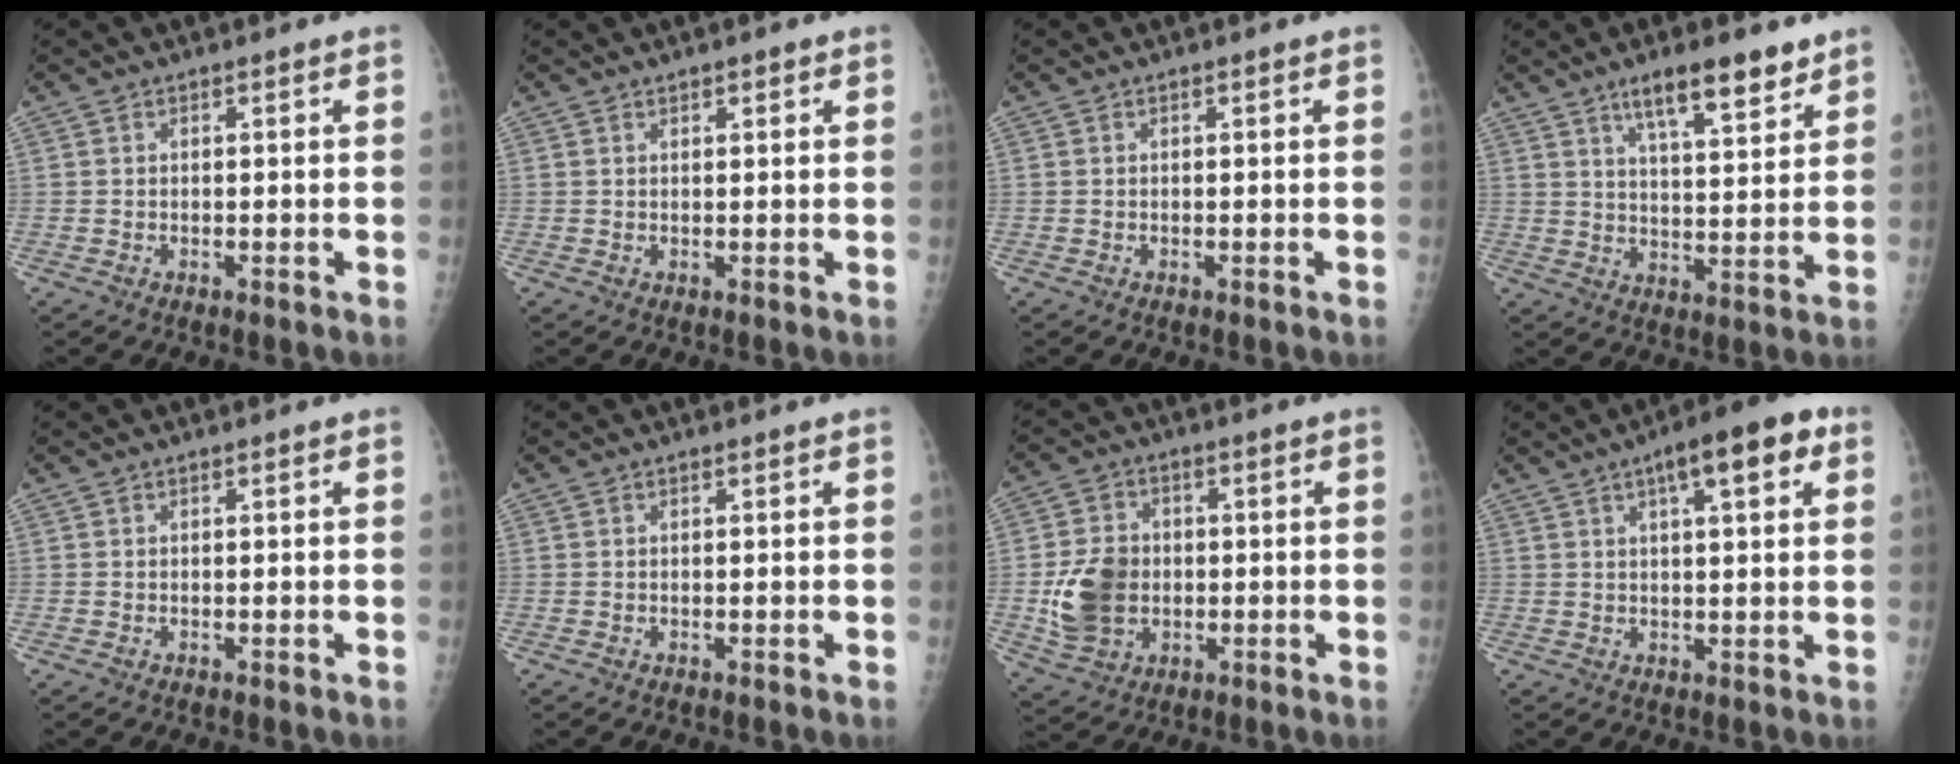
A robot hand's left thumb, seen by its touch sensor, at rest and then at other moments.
{"total": 1.1, "force": [0.8, 0.5, 0.7], "torque": [-0.004, -0.001, 0.008]}
{"total": 0.0}
{"total": 11.0, "force": [7.4, 2.9, 7.6], "torque": [-0.102, -0.039, 0.120]}
{"total": 0.0}
{"total": 0.0}
{"total": 10.6, "force": [-1.1, 8.4, 6.4], "torque": [-0.104, 0.004, -0.013]}
{"total": 10.3, "force": [4.6, 3.1, 8.7], "torque": [-0.107, 0.009, 0.058]}